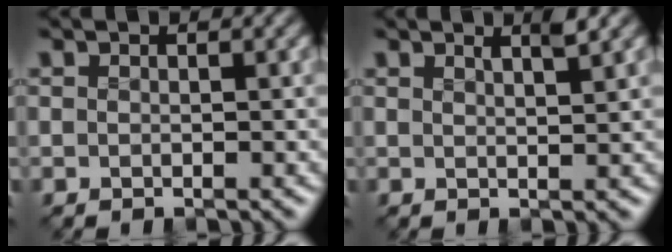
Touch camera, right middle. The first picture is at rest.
{"total": 1.7, "force": [1.1, 0.3, 1.3], "torque": [-0.008, 0.001, 0.010]}